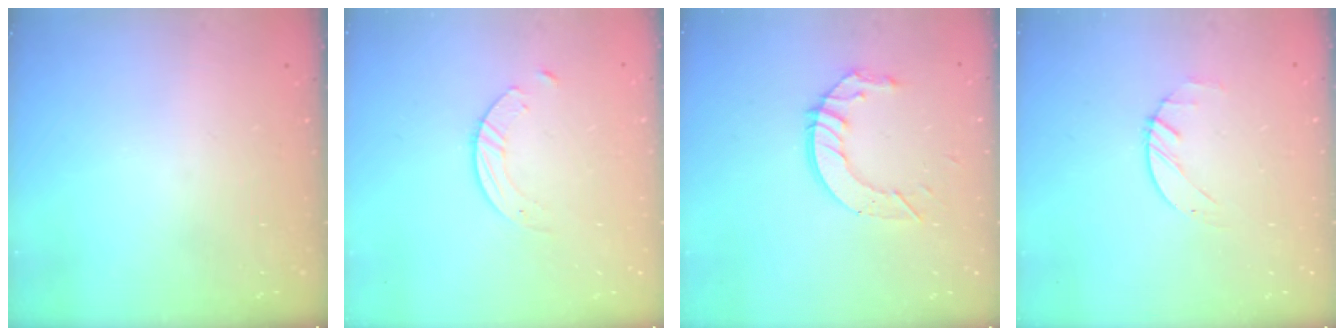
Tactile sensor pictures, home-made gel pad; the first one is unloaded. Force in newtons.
{"total": 1.4, "press": 1.4, "slide": 0.2}
{"total": 8.9, "press": 8.9, "slide": 0.7}
{"total": 1.4, "press": 1.3, "slide": 0.2}